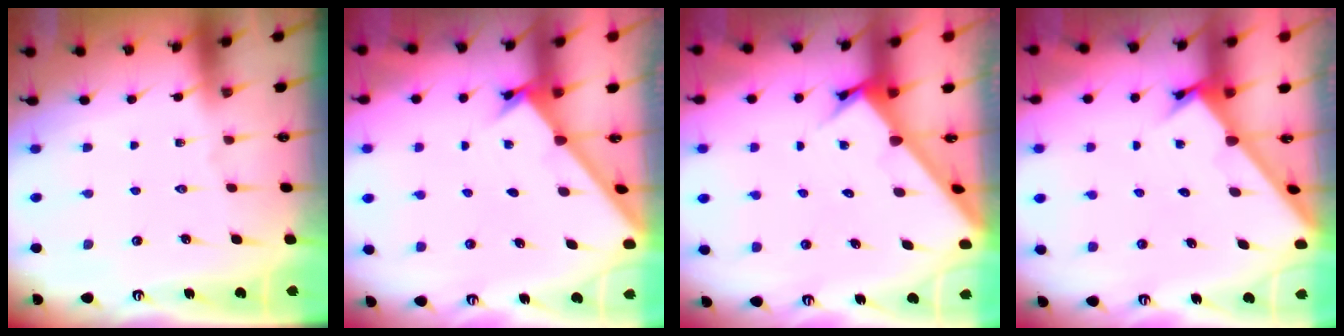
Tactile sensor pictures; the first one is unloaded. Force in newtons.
{"total": 1.6, "press": 1.5, "slide": 0.1}
{"total": 2.8, "press": 2.8, "slide": 0.2}
{"total": 2.1, "press": 2.1, "slide": 0.2}